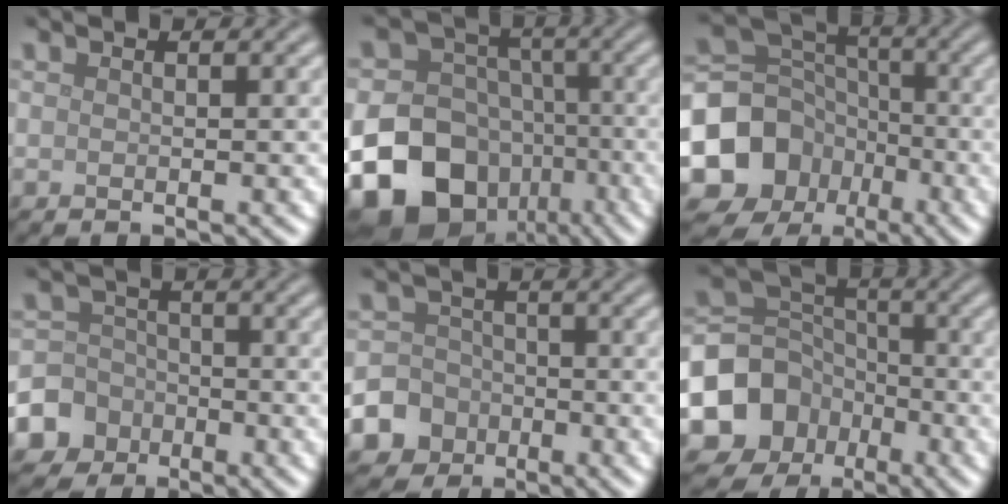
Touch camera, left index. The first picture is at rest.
{"total": 19.0, "force": [-7.5, 15.5, 7.9], "torque": [-0.163, -0.049, -0.155]}
{"total": 11.5, "force": [-4.5, 9.9, 3.8], "torque": [-0.101, -0.011, -0.102]}
{"total": 6.5, "force": [-3.2, 5.7, 0.5], "torque": [-0.005, -0.004, -0.082]}
{"total": 7.8, "force": [-3.8, 6.7, 0.9], "torque": [-0.013, -0.020, -0.087]}
{"total": 8.3, "force": [-3.7, 7.0, 2.6], "torque": [-0.062, -0.008, -0.078]}